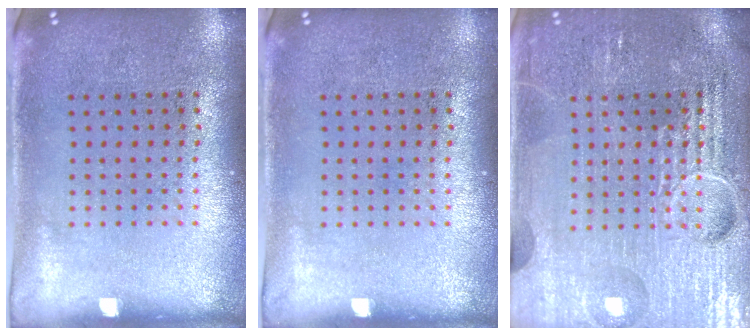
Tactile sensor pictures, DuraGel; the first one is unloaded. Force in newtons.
{"total": 0.0}
{"total": 6.9, "press": 6.9, "slide": 0.7}